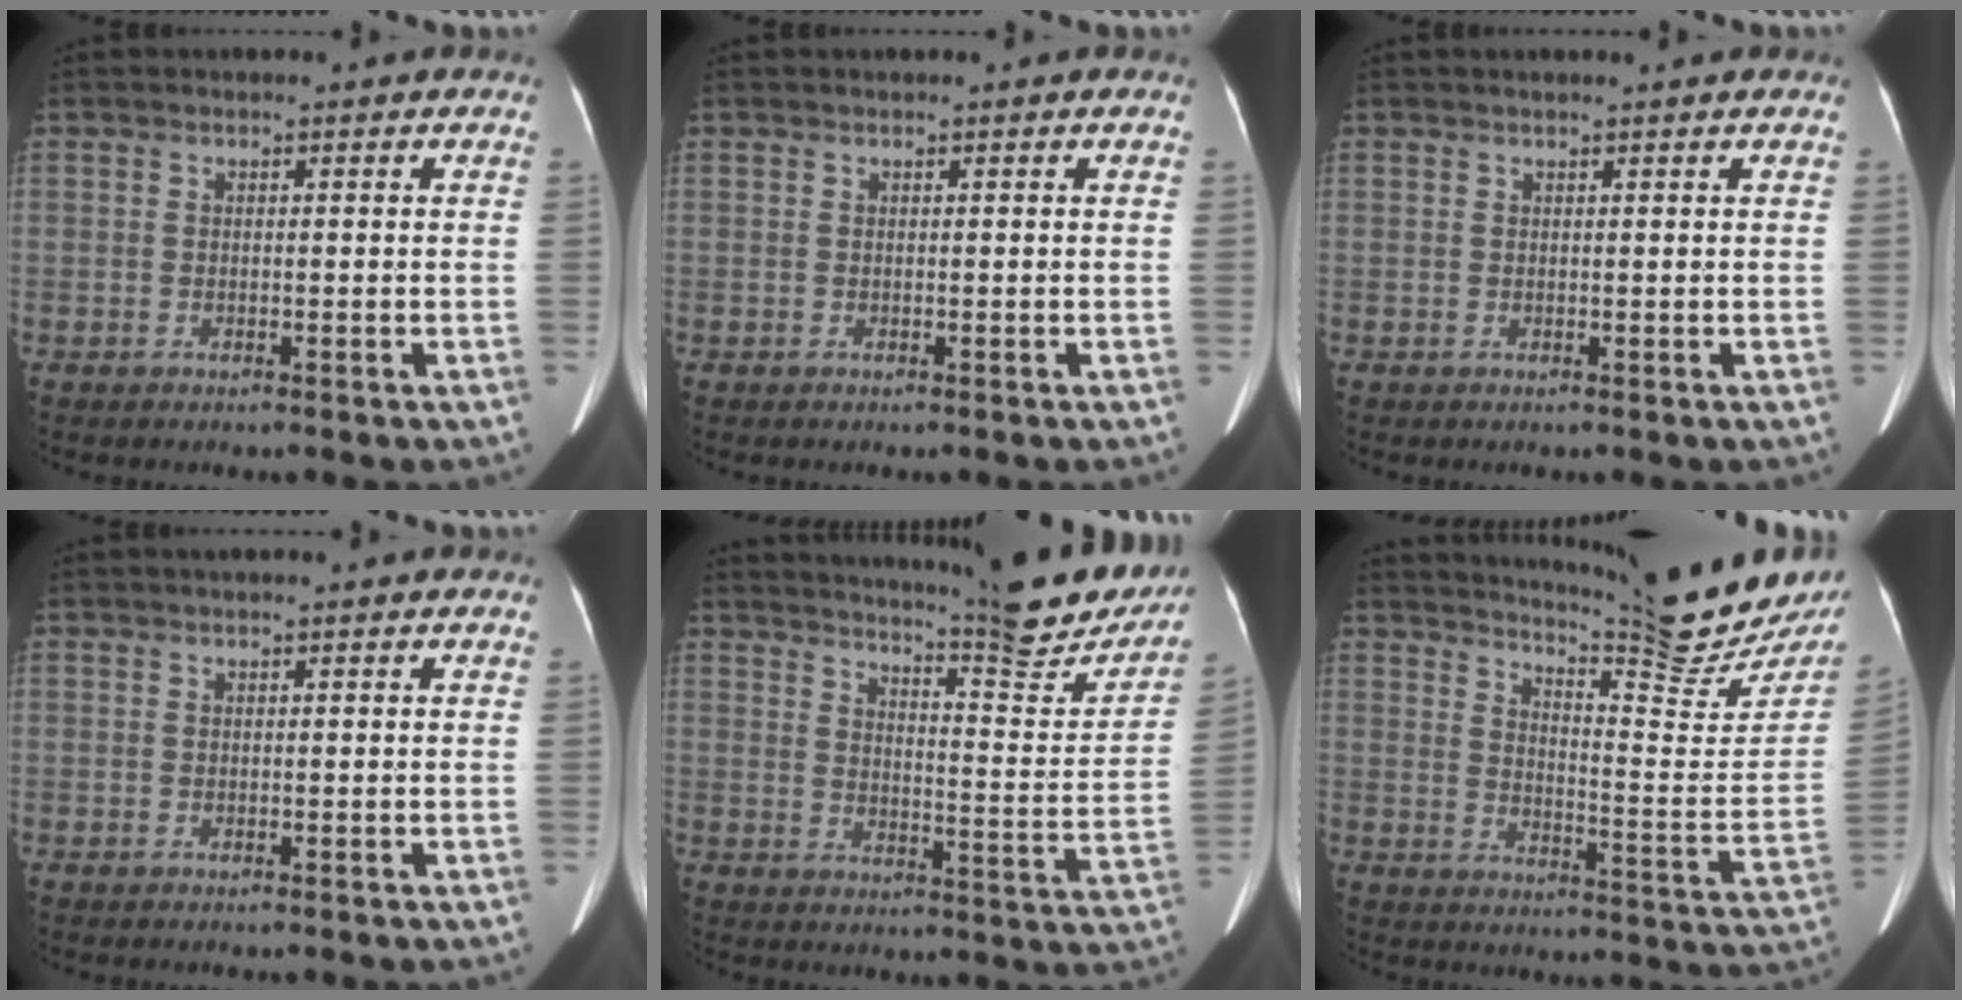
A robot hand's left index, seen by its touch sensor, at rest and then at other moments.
{"total": 0.0}
{"total": 2.0, "force": [1.8, -0.1, 0.9], "torque": [-0.011, 0.015, 0.024]}
{"total": 0.9, "force": [0.7, -0.1, 0.6], "torque": [-0.010, 0.015, 0.014]}
{"total": 20.8, "force": [18.6, 1.4, 9.2], "torque": [-0.129, -0.064, 0.228]}
{"total": 22.3, "force": [20.0, 2.0, 9.6], "torque": [-0.146, -0.083, 0.250]}